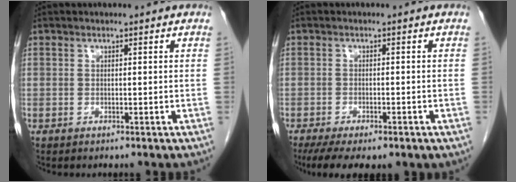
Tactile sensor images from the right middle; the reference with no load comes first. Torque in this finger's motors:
{"motor_torque": [1.16, -0.98, 0.30, 0.12]}